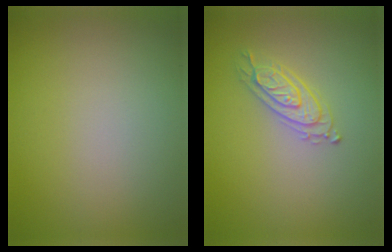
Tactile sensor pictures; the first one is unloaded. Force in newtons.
{"total": 2.2, "press": 2.1, "slide": 0.4}